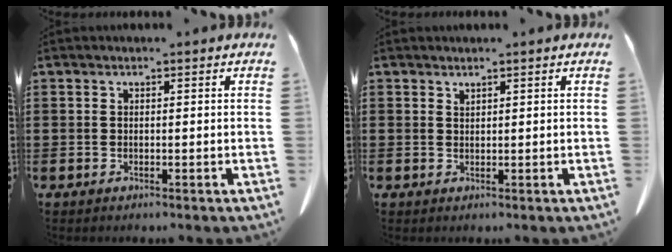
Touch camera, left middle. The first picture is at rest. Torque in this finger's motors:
{"motor_torque": [-0.96, 1.18, -0.47, -0.21]}